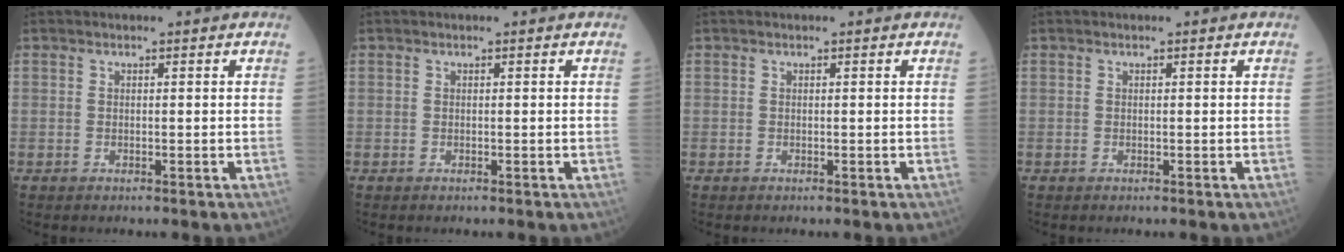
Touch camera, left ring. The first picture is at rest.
{"total": 0.0}
{"total": 0.0}
{"total": 0.0}